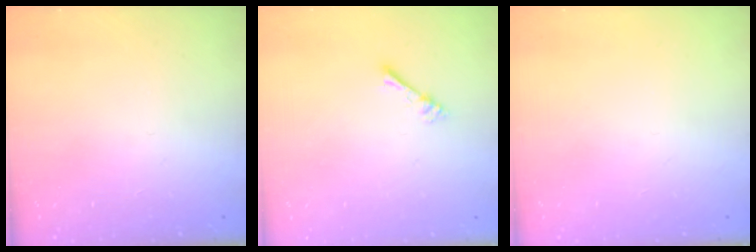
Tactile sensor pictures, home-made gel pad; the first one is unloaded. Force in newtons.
{"total": 2.4, "press": 2.4, "slide": 0.2}
{"total": 0.0}